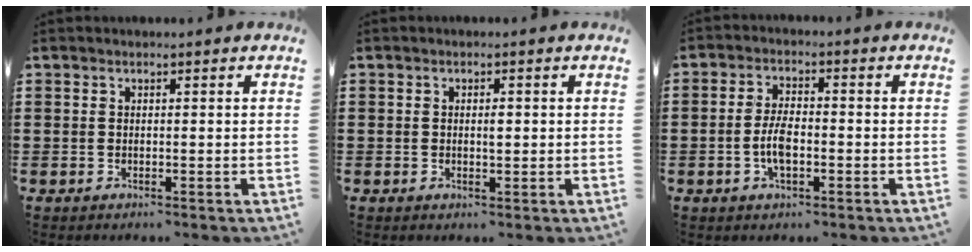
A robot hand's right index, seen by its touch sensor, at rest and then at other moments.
{"total": 1.5, "force": [0.1, 0.6, 1.4], "torque": [-0.028, 0.002, 0.000]}
{"total": 4.7, "force": [-1.2, 1.8, 4.2], "torque": [-0.094, -0.001, -0.026]}